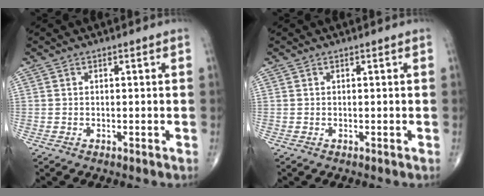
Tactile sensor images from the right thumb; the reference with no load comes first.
{"total": 0.0}